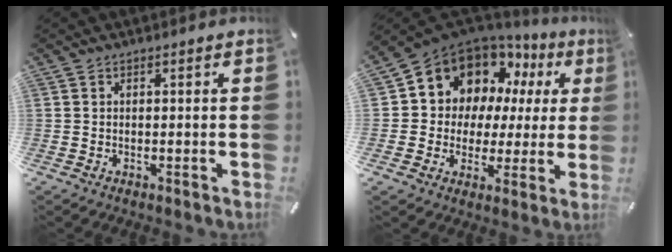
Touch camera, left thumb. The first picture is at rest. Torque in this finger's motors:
{"motor_torque": [2.49, 2.52, 1.51, -1.26, 0.23]}